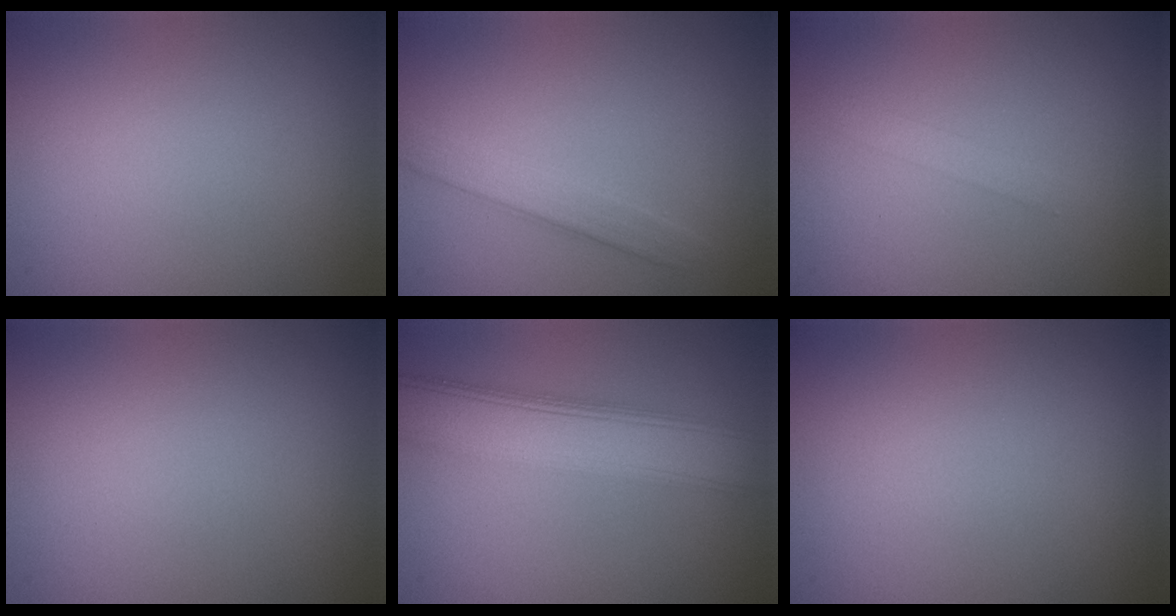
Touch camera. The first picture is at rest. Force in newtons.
{"total": 2.3, "press": 2.3, "slide": 0.0}
{"total": 1.1, "press": 1.1, "slide": 0.1}
{"total": 0.0}
{"total": 7.4, "press": 7.4, "slide": 0.1}
{"total": 0.0}